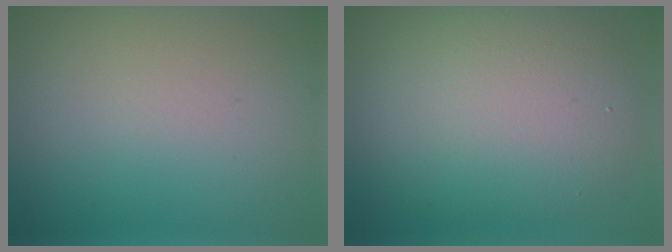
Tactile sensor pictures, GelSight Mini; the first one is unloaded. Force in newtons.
{"total": 9.1, "press": 9.1, "slide": 0.6}